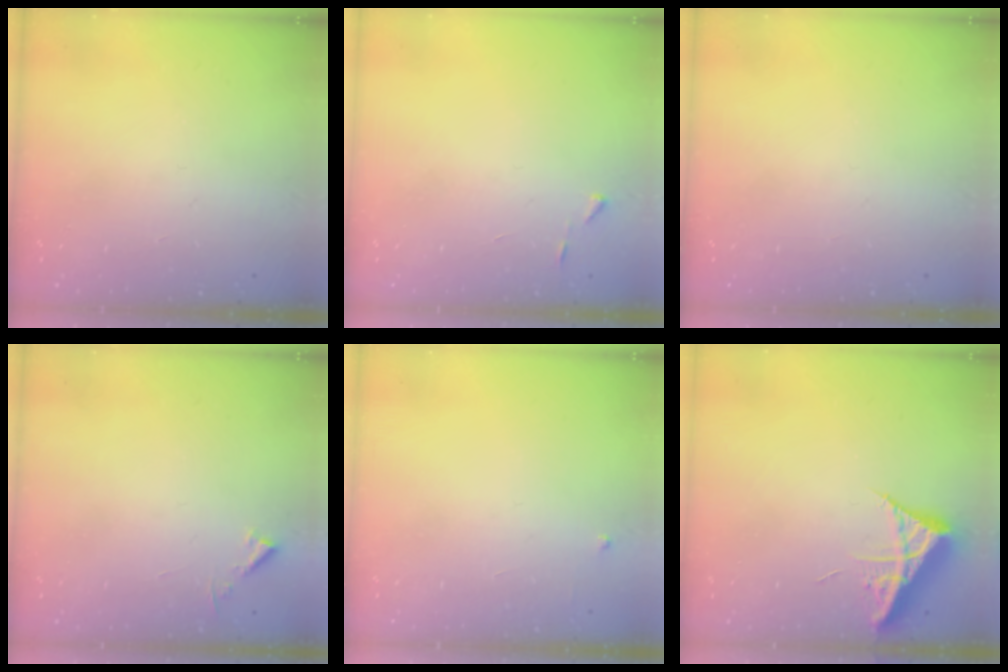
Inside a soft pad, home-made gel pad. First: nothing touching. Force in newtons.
{"total": 2.7, "press": 2.7, "slide": 0.3}
{"total": 0.0}
{"total": 4.0, "press": 4.0, "slide": 0.4}
{"total": 2.6, "press": 2.6, "slide": 0.4}
{"total": 9.2, "press": 9.2, "slide": 0.8}